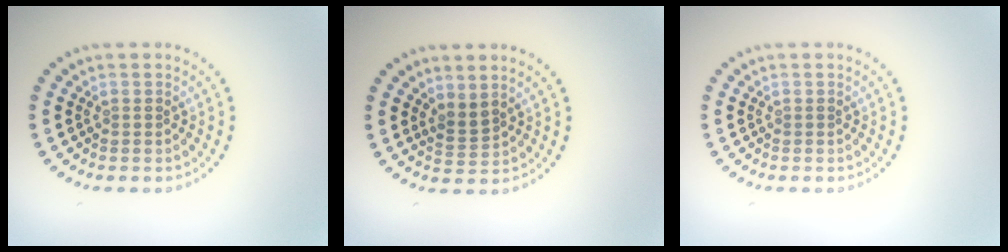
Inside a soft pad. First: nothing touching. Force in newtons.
{"total": 1.7, "press": 1.2, "slide": 1.1}
{"total": 0.0}